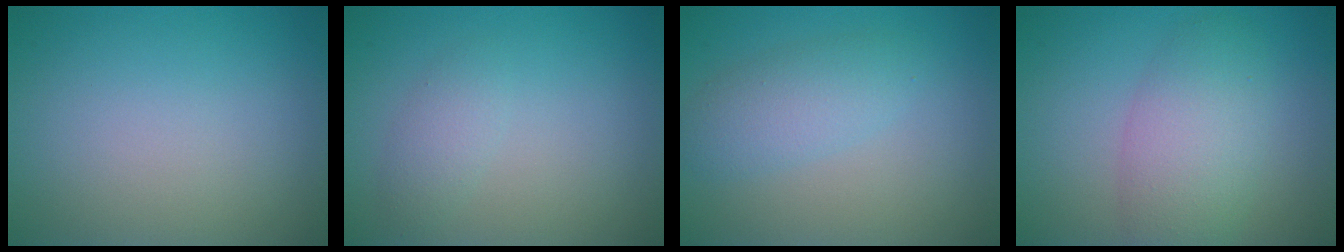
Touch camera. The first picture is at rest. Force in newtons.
{"total": 1.6, "press": 1.6, "slide": 0.1}
{"total": 2.9, "press": 2.8, "slide": 0.2}
{"total": 5.1, "press": 5.1, "slide": 0.1}